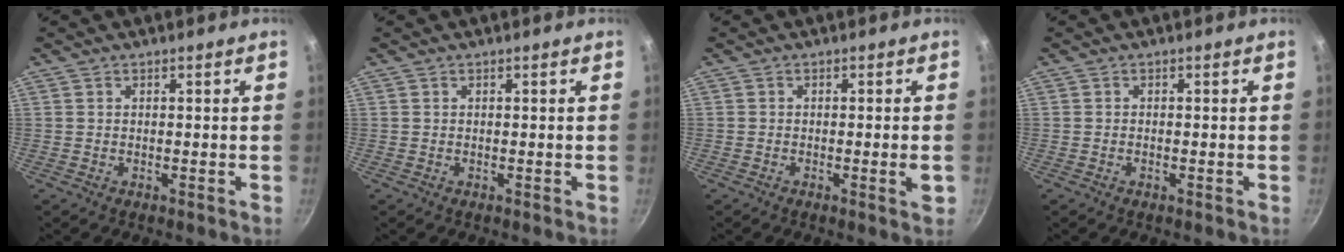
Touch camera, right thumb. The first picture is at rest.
{"total": 0.0}
{"total": 2.5, "force": [-0.6, 0.3, 2.4], "torque": [-0.039, 0.003, -0.009]}
{"total": 0.5, "force": [-0.3, 0.2, 0.4], "torque": [-0.009, 0.004, -0.007]}